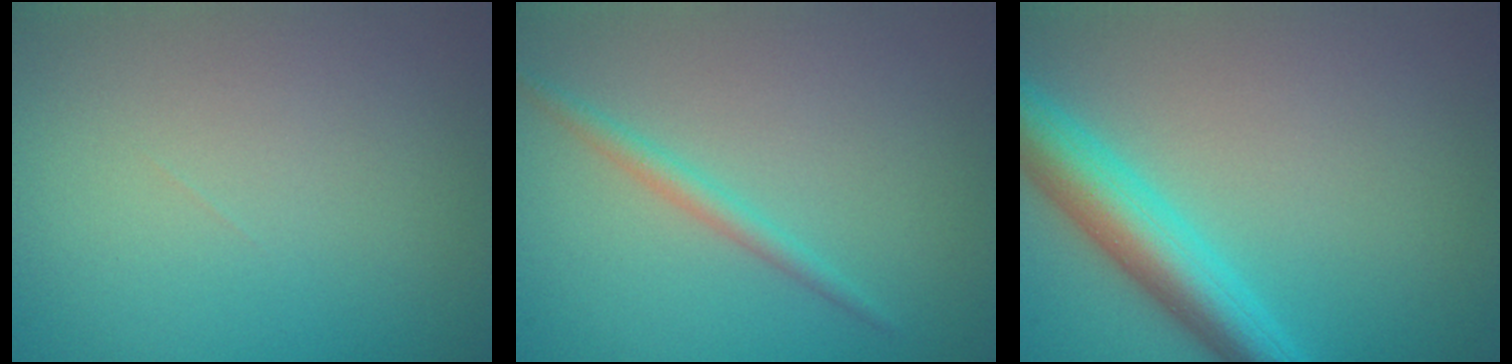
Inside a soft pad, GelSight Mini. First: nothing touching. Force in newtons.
{"total": 1.5, "press": 1.5, "slide": 0.1}
{"total": 5.6, "press": 5.6, "slide": 0.2}